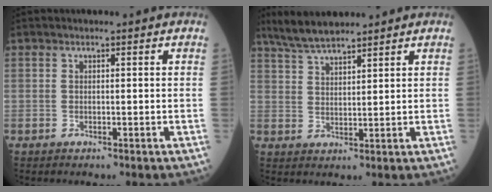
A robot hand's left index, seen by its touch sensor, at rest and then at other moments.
{"total": 6.5, "force": [5.8, 0.8, 2.9], "torque": [-0.068, 0.016, 0.113]}